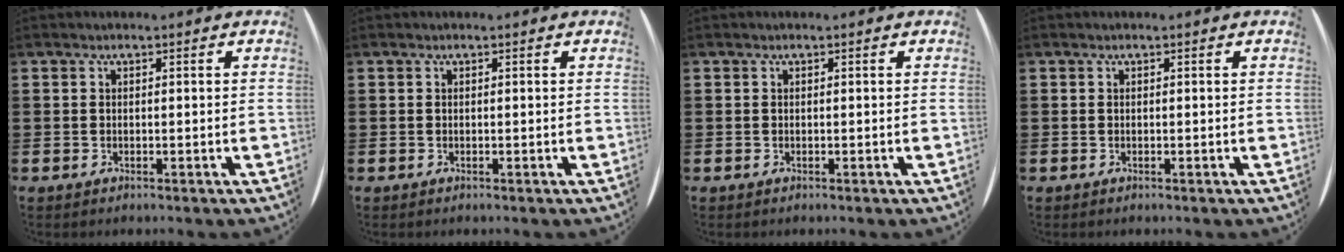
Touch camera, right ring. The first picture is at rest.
{"total": 0.0}
{"total": 0.0}
{"total": 0.0}